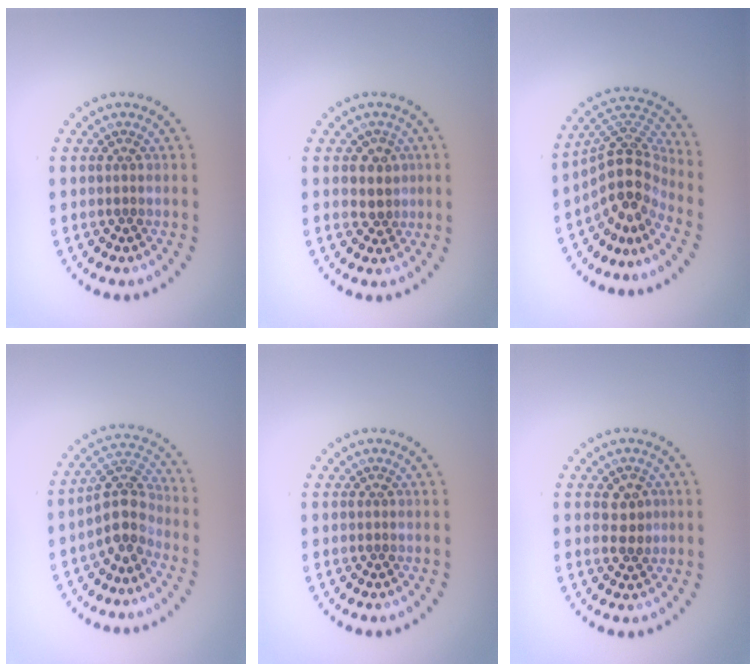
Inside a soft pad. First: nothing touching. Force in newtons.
{"total": 2.5, "press": 2.2, "slide": 1.1}
{"total": 5.2, "press": 3.7, "slide": 3.6}
{"total": 3.9, "press": 3.3, "slide": 2.1}
{"total": 0.0}
{"total": 2.1, "press": 2.1, "slide": 0.4}